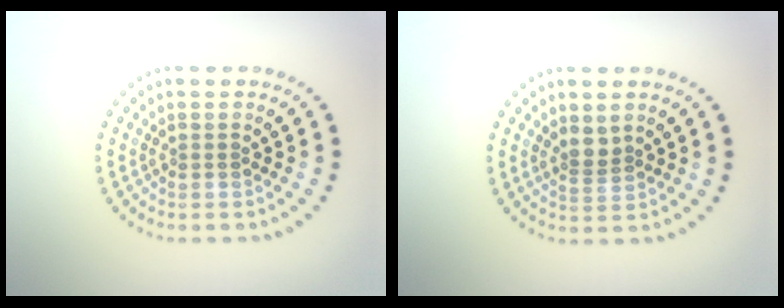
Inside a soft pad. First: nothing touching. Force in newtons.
{"total": 1.5, "press": 1.1, "slide": 1.0}